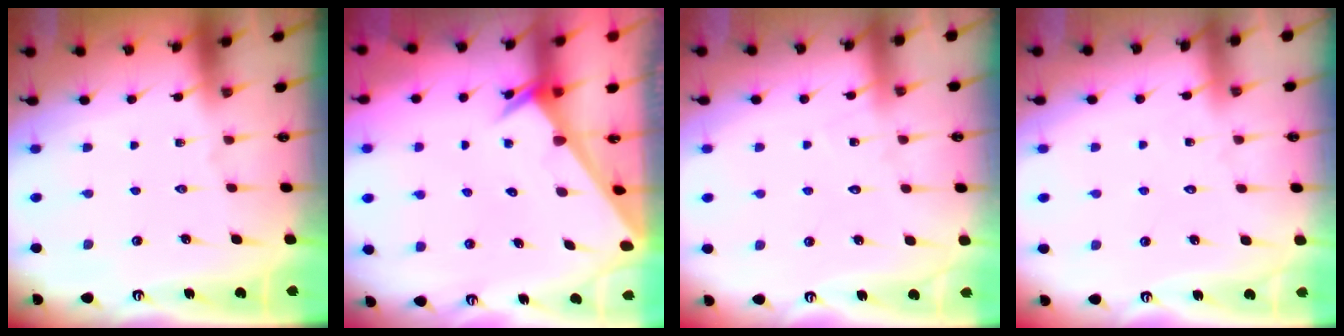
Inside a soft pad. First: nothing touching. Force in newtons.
{"total": 2.3, "press": 2.3, "slide": 0.1}
{"total": 5.6, "press": 5.5, "slide": 0.4}
{"total": 4.2, "press": 4.2, "slide": 0.4}